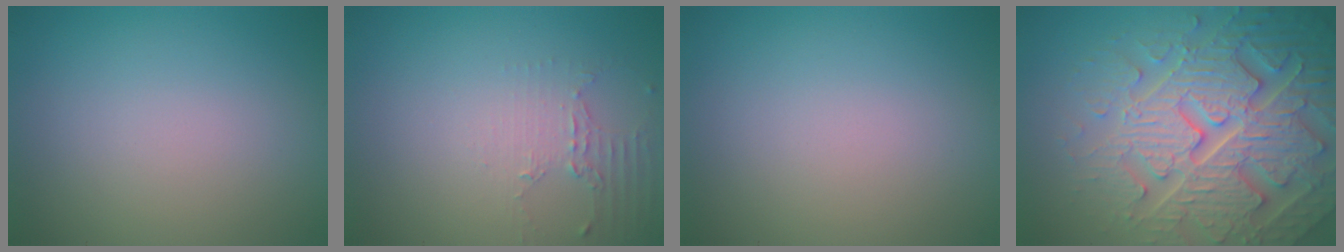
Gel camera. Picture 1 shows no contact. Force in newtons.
{"total": 2.0, "press": 1.5, "slide": 1.4}
{"total": 0.0}
{"total": 7.9, "press": 7.7, "slide": 2.0}